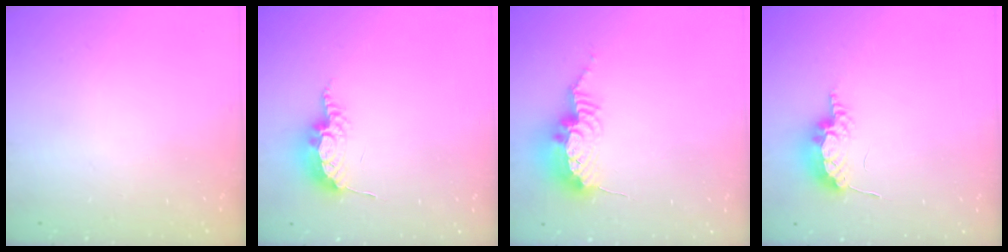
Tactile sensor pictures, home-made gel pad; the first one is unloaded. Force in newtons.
{"total": 8.9, "press": 8.8, "slide": 0.9}
{"total": 11.3, "press": 11.2, "slide": 0.7}
{"total": 10.0, "press": 8.6, "slide": 5.1}